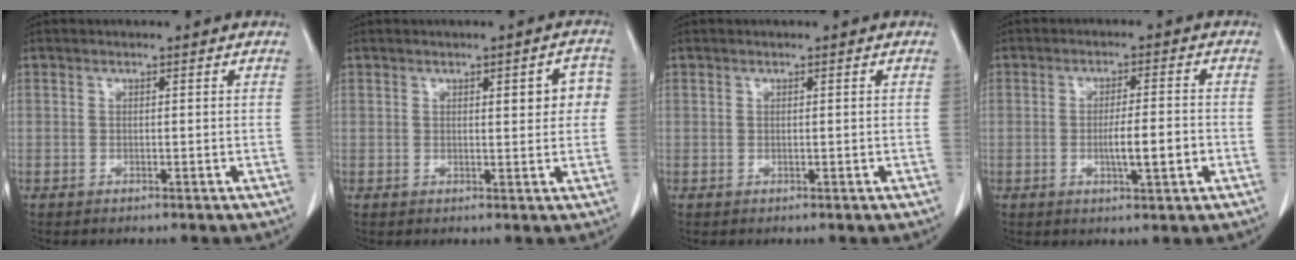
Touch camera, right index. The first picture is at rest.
{"total": 4.2, "force": [0.9, 1.4, 3.8], "torque": [-0.040, 0.012, 0.009]}
{"total": 0.0}
{"total": 5.5, "force": [-1.5, 0.3, 5.2], "torque": [-0.089, -0.005, -0.022]}